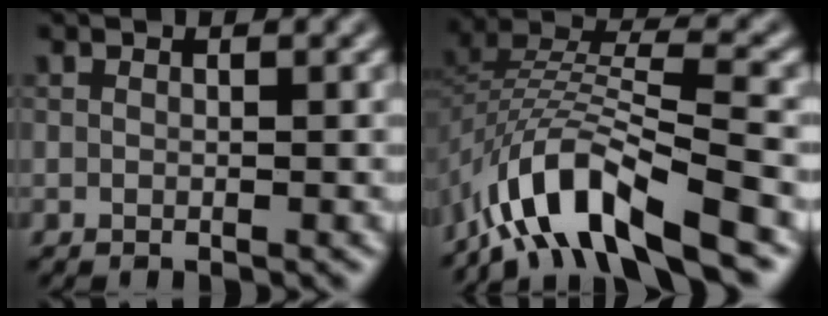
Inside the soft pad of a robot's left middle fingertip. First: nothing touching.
{"total": 10.0, "force": [-7.0, 2.9, 6.6], "torque": [-0.110, 0.002, -0.137]}